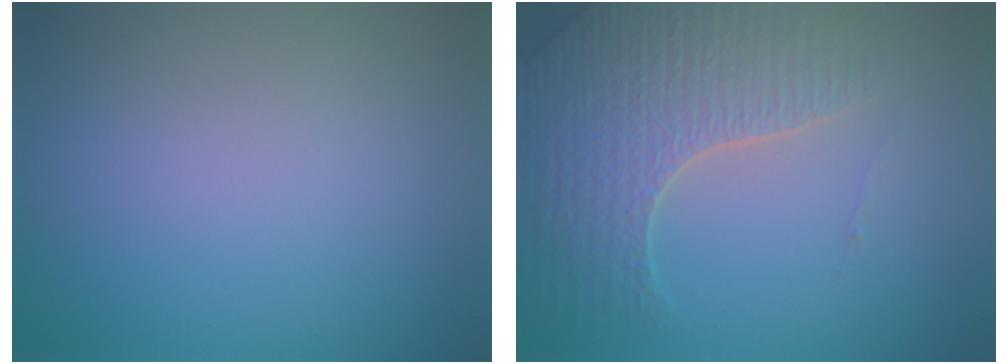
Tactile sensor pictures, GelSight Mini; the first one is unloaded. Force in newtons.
{"total": 4.6, "press": 4.5, "slide": 1.1}